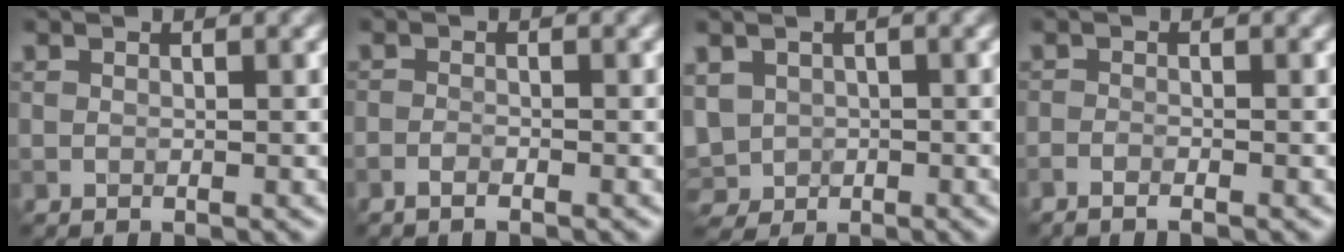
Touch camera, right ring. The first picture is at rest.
{"total": 1.1, "force": [-0.8, 0.2, 0.7], "torque": [-0.014, -0.001, -0.017]}
{"total": 3.7, "force": [-0.4, 3.2, 1.9], "torque": [-0.052, -0.007, -0.003]}
{"total": 1.4, "force": [-1.0, 0.2, 1.0], "torque": [-0.017, -0.001, -0.024]}